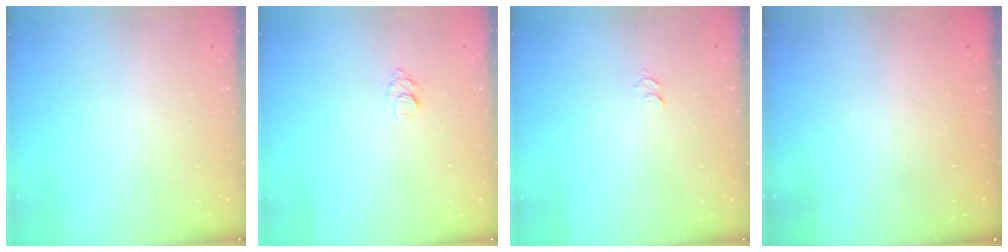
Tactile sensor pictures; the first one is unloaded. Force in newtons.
{"total": 5.0, "press": 5.0, "slide": 0.5}
{"total": 3.6, "press": 3.6, "slide": 0.4}
{"total": 2.3, "press": 2.2, "slide": 0.7}